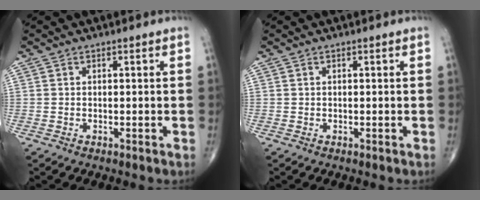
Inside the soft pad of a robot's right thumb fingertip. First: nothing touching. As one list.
[{"total": 0.0}]